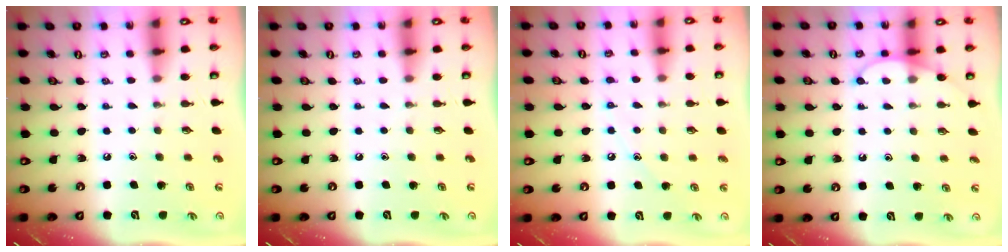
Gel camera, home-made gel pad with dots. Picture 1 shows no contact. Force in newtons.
{"total": 0.0}
{"total": 5.9, "press": 5.9, "slide": 0.5}
{"total": 6.5, "press": 6.5, "slide": 0.5}